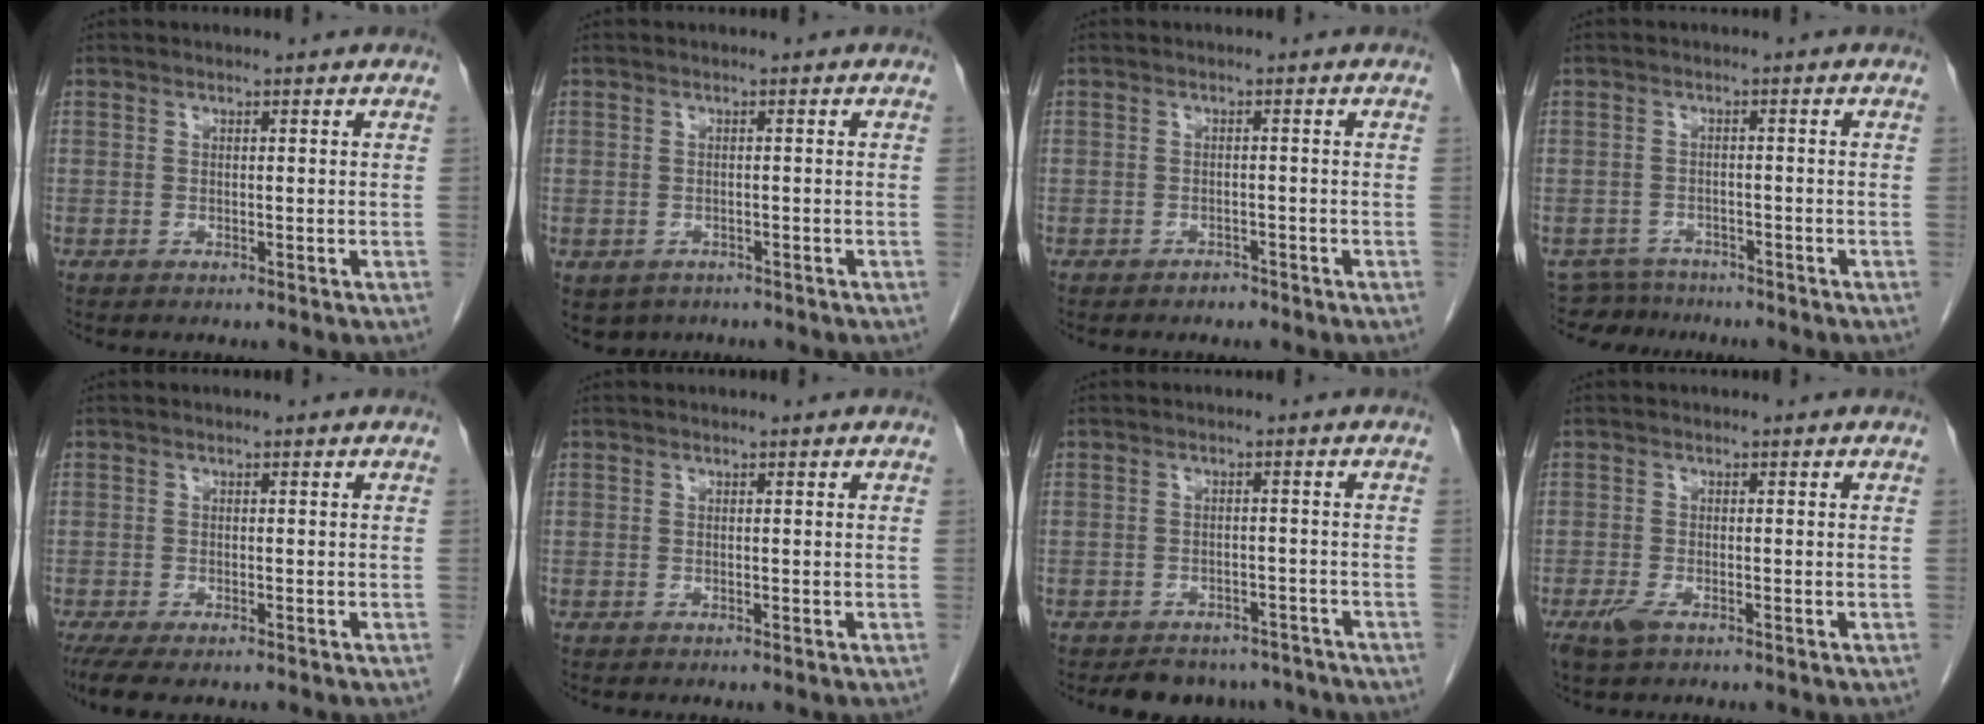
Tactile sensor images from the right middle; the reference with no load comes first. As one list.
[{"total": 4.3, "force": [-2.8, 3.1, 1.0], "torque": [-0.013, 0.002, -0.037]}, {"total": 1.3, "force": [-1.1, 0.6, 0.2], "torque": [-0.009, 0.001, -0.017]}, {"total": 4.6, "force": [-4.3, 1.6, -0.8], "torque": [0.012, 0.001, -0.070]}, {"total": 5.3, "force": [-3.8, 1.7, 3.3], "torque": [-0.058, -0.016, -0.062]}, {"total": 0.0}, {"total": 8.1, "force": [-7.2, 3.5, 1.0], "torque": [0.000, 0.007, -0.087]}, {"total": 2.5, "force": [-1.5, 1.0, 1.8], "torque": [-0.044, -0.004, -0.024]}]